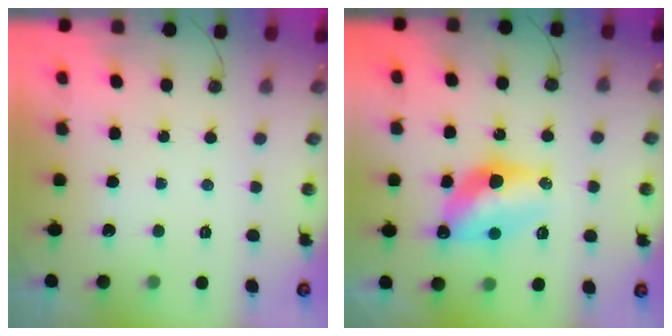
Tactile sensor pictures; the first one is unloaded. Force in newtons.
{"total": 11.7, "press": 11.6, "slide": 0.8}